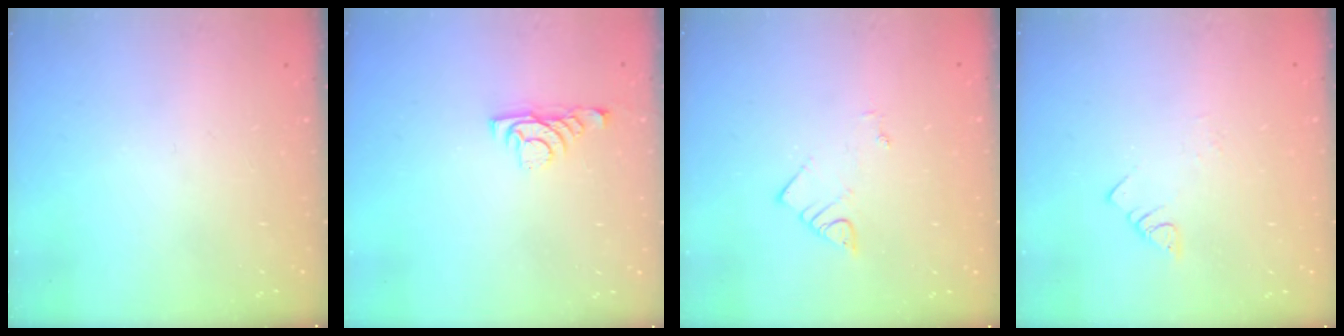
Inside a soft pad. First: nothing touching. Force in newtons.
{"total": 3.6, "press": 3.6, "slide": 0.6}
{"total": 1.9, "press": 1.8, "slide": 0.4}
{"total": 2.5, "press": 2.5, "slide": 0.4}